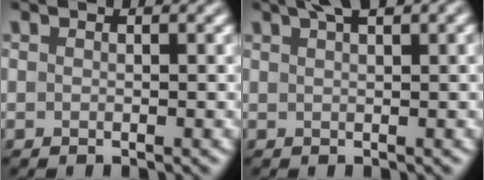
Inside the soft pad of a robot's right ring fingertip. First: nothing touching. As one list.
[{"total": 3.4, "force": [2.0, 0.8, 2.6], "torque": [-0.029, 0.009, 0.028]}]